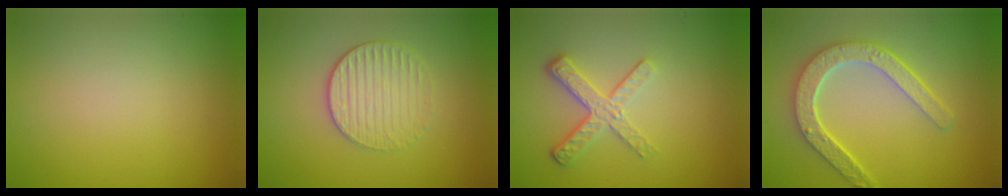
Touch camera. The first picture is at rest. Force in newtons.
{"total": 3.1, "press": 2.7, "slide": 1.5}
{"total": 3.5, "press": 2.5, "slide": 2.5}
{"total": 5.1, "press": 4.0, "slide": 3.2}